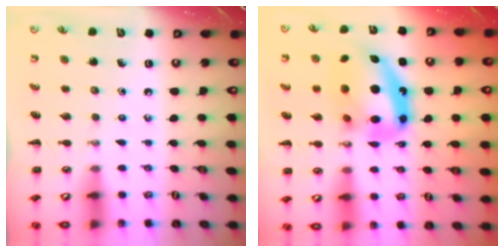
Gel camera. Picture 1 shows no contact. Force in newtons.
{"total": 17.8, "press": 17.2, "slide": 4.5}